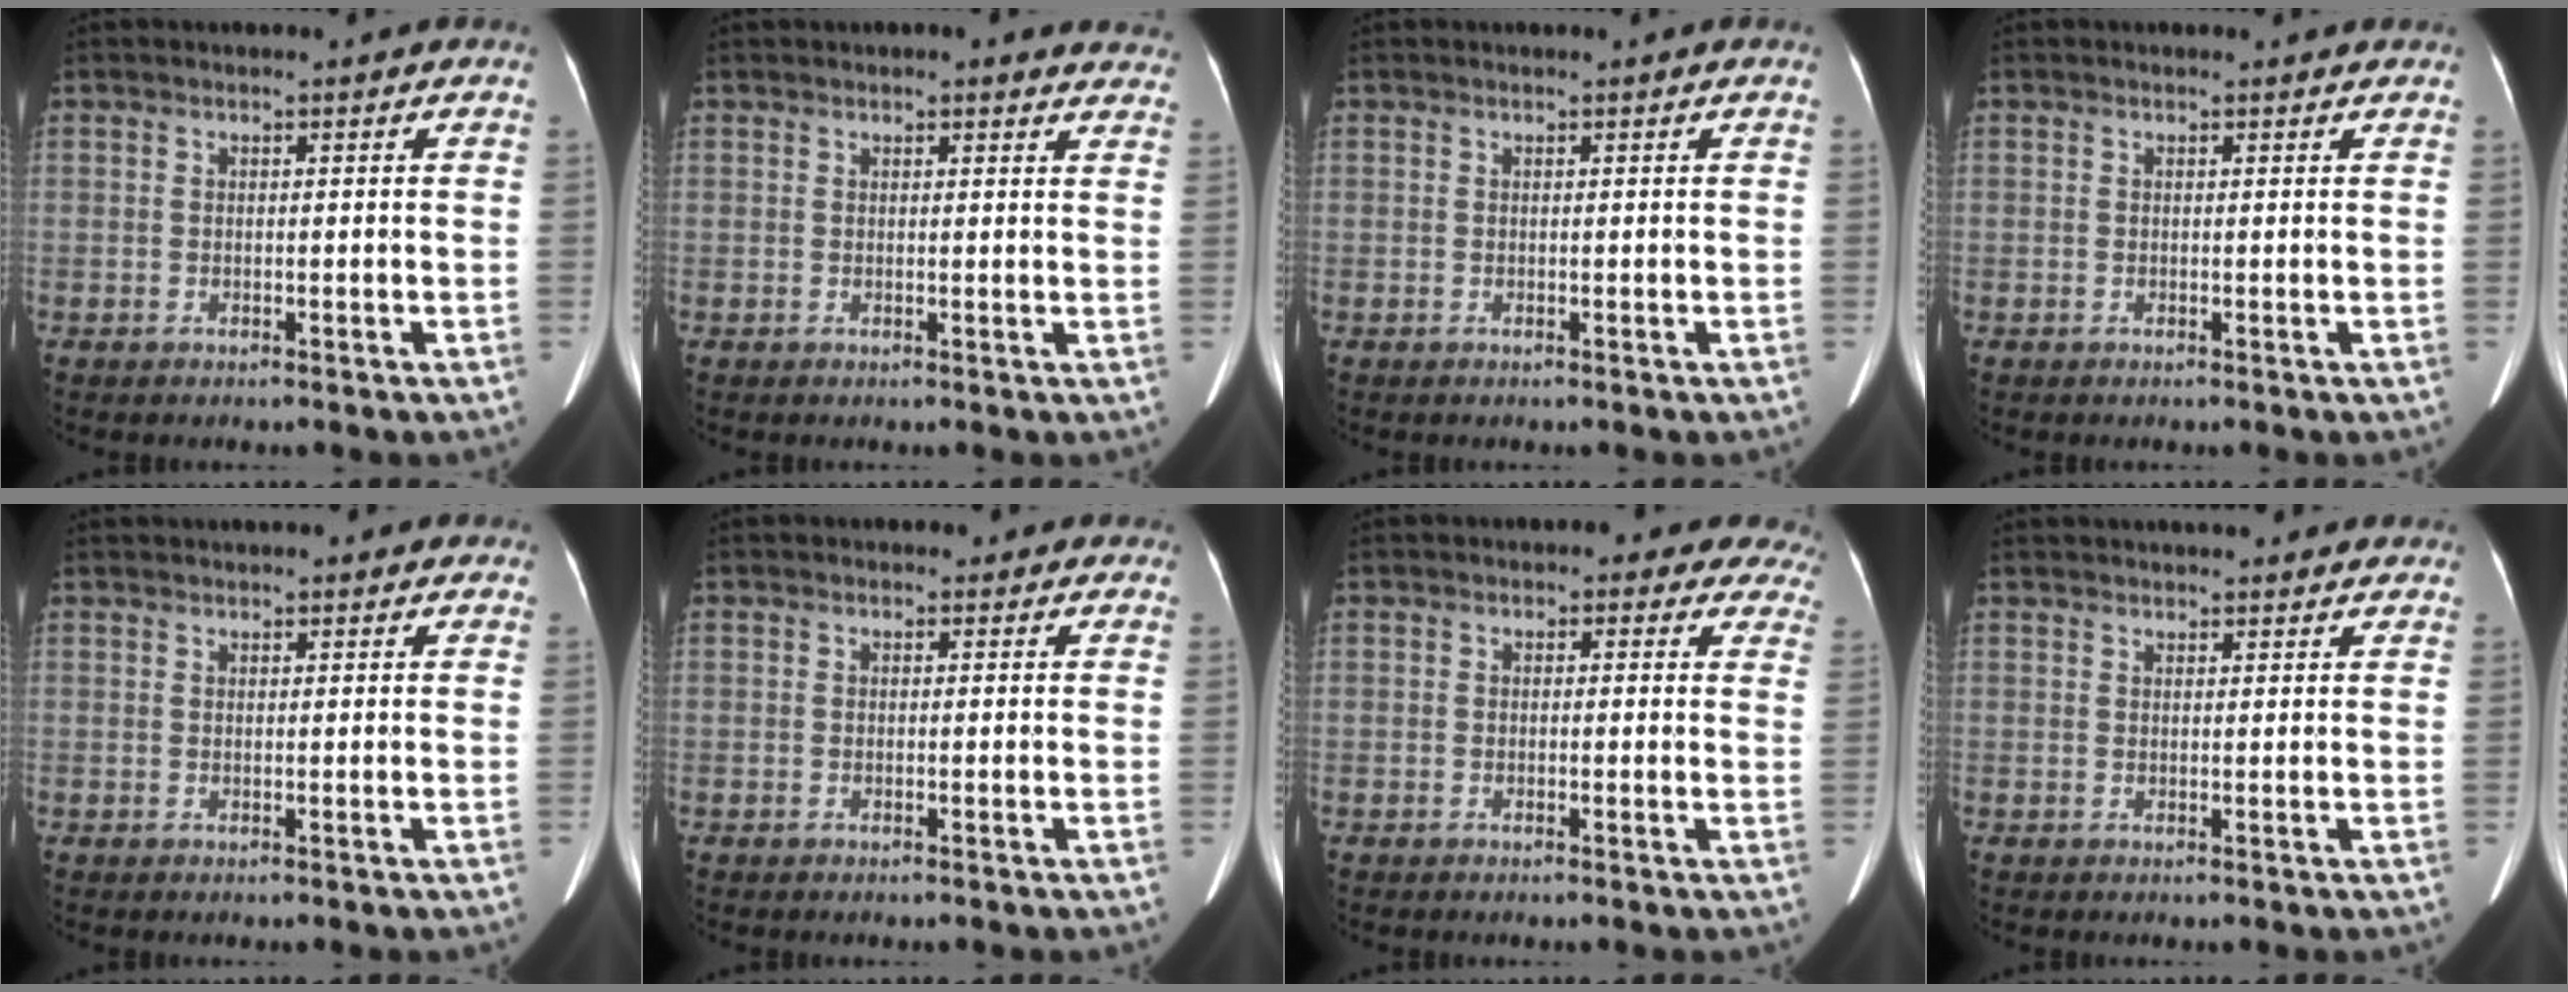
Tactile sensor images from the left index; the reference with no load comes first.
{"total": 6.2, "force": [5.7, 1.7, 1.9], "torque": [0.003, 0.001, 0.043]}
{"total": 0.0}
{"total": 0.9, "force": [0.7, 0.5, 0.0], "torque": [-0.009, 0.008, 0.004]}
{"total": 7.1, "force": [6.1, 1.9, 3.0], "torque": [-0.036, 0.033, 0.079]}
{"total": 2.3, "force": [1.8, 1.4, 0.4], "torque": [0.009, 0.004, 0.009]}
{"total": 8.9, "force": [7.8, 3.9, 1.8], "torque": [0.025, -0.005, 0.051]}
{"total": 11.6, "force": [10.3, 2.9, 4.4], "torque": [-0.043, 0.035, 0.124]}